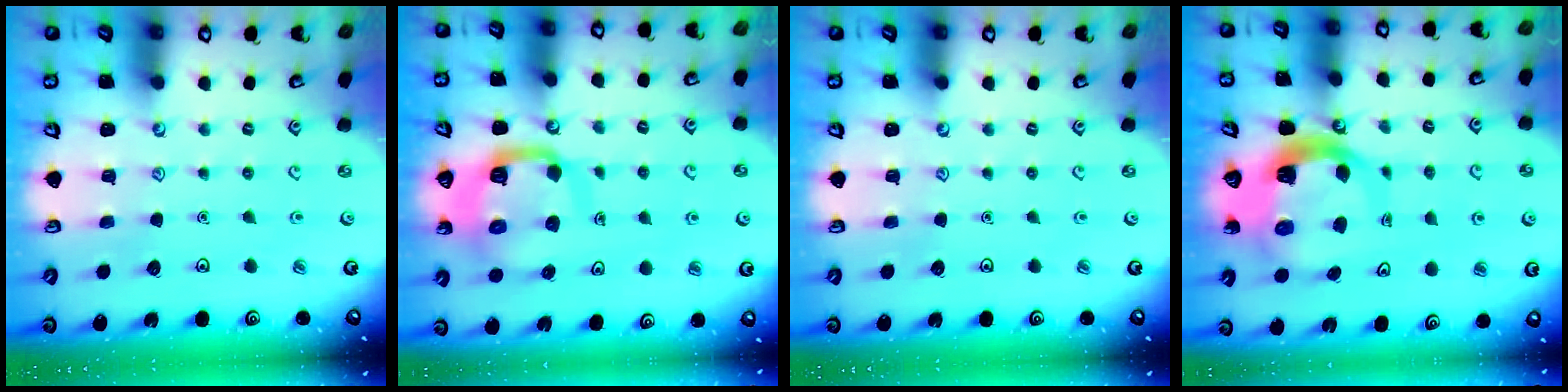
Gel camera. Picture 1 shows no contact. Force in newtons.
{"total": 12.5, "press": 12.4, "slide": 1.5}
{"total": 0.0}
{"total": 8.4, "press": 8.3, "slide": 0.9}